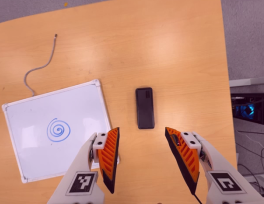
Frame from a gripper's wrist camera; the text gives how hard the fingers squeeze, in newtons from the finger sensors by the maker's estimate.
{"total": 0.0}